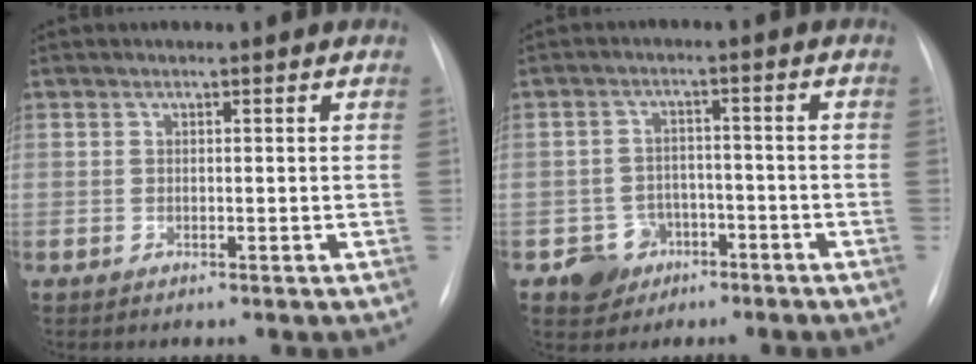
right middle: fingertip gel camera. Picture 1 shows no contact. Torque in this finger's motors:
{"motor_torque": [0.38, -0.37, 0.00, 0.00]}